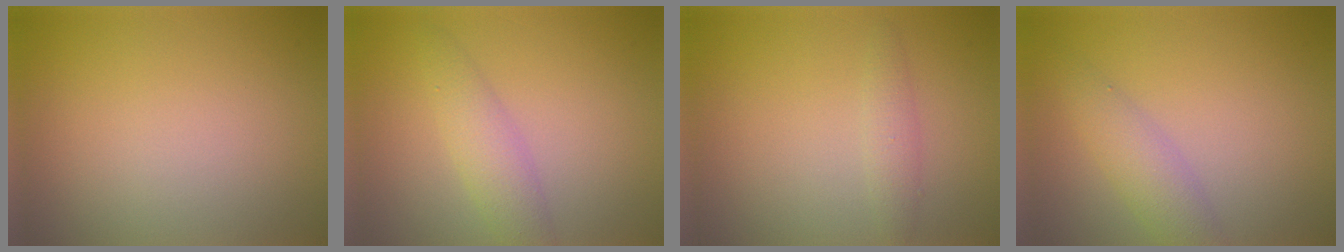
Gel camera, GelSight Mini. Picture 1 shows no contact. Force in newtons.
{"total": 2.9, "press": 2.9, "slide": 0.0}
{"total": 1.4, "press": 1.4, "slide": 0.0}
{"total": 3.0, "press": 3.0, "slide": 0.1}